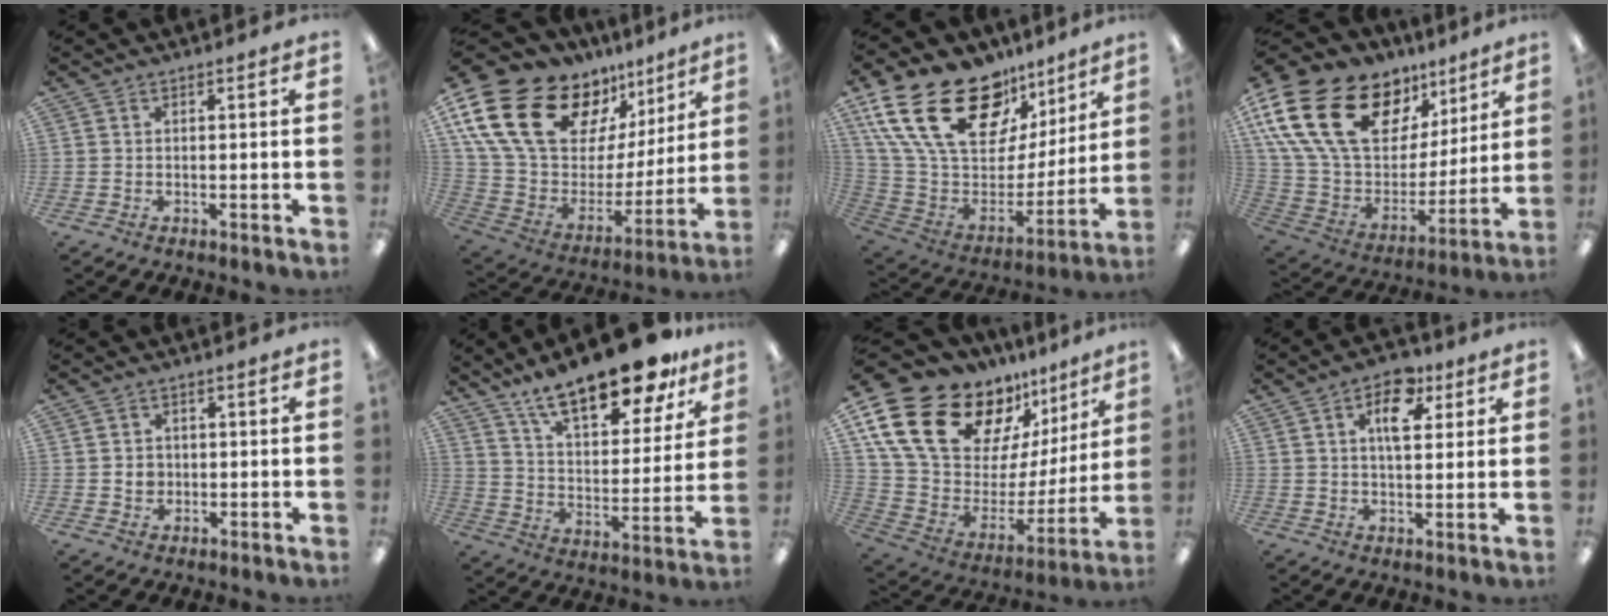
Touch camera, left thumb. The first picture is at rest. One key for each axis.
{"total": 23.1, "fx": 13.5, "fy": 12.8, "fz": 13.7, "tx": -0.291, "ty": -0.083, "tz": 0.255}
{"total": 27.8, "fx": 14.8, "fy": 15.5, "fz": 17.7, "tx": -0.332, "ty": -0.078, "tz": 0.282}
{"total": 25.3, "fx": 12.6, "fy": 15.2, "fz": 15.9, "tx": -0.322, "ty": -0.058, "tz": 0.241}
{"total": 2.5, "fx": -0.1, "fy": 2.3, "fz": 1.0, "tx": -0.013, "ty": 0.001, "tz": -0.006}
{"total": 20.8, "fx": 15.8, "fy": 7.3, "fz": 11.5, "tx": -0.183, "ty": -0.099, "tz": 0.269}
{"total": 22.5, "fx": 14.4, "fy": 12.3, "fz": 12.2, "tx": -0.229, "ty": -0.101, "tz": 0.274}
{"total": 9.8, "fx": 4.2, "fy": 5.4, "fz": 7.0, "tx": -0.090, "ty": -0.010, "tz": 0.067}